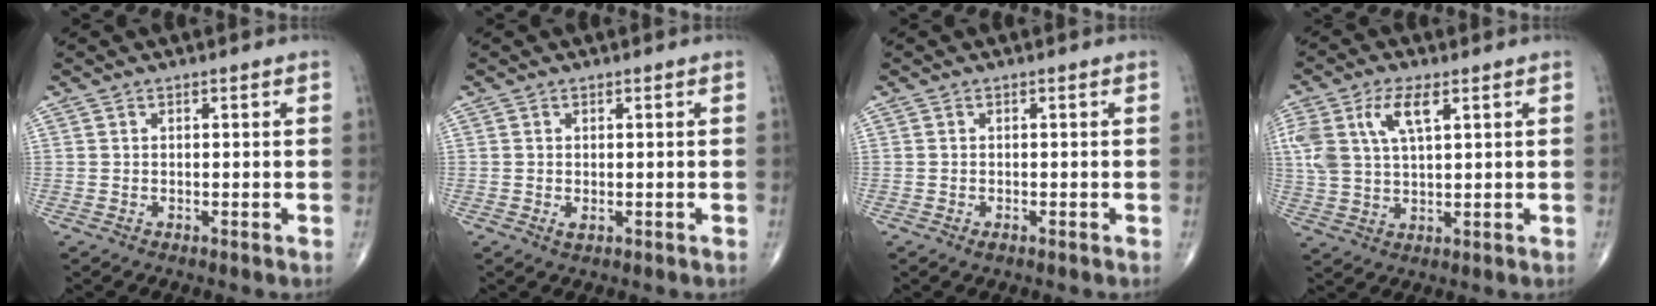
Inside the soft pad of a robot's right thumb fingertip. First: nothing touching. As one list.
[{"total": 0.9, "force": [-0.2, 0.4, 0.8], "torque": [-0.012, -0.003, 0.000]}, {"total": 0.8, "force": [-0.5, 0.3, 0.6], "torque": [-0.010, -0.002, -0.006]}, {"total": 9.6, "force": [3.9, 4.3, 7.6], "torque": [-0.172, 0.002, 0.080]}]